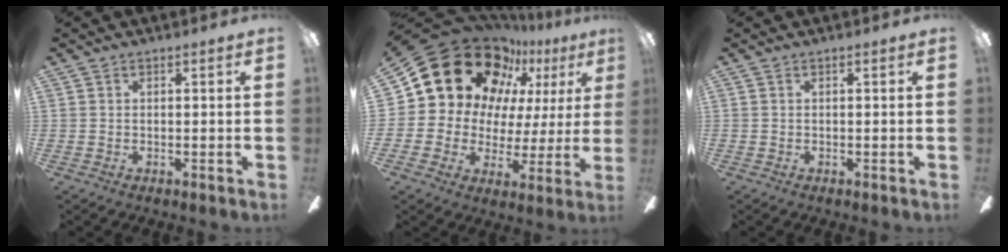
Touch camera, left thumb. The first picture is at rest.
{"total": 21.4, "force": [12.2, 13.8, 10.9], "torque": [-0.188, -0.073, 0.232]}
{"total": 0.0}